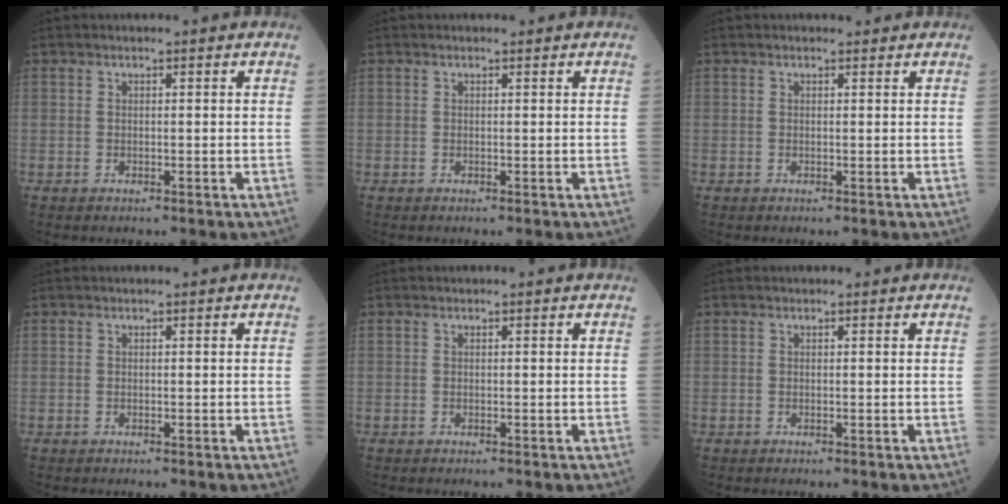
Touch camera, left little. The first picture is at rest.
{"total": 0.0}
{"total": 0.7, "force": [0.6, 0.3, 0.1], "torque": [-0.004, -0.001, 0.007]}
{"total": 0.0}
{"total": 0.0}
{"total": 0.0}